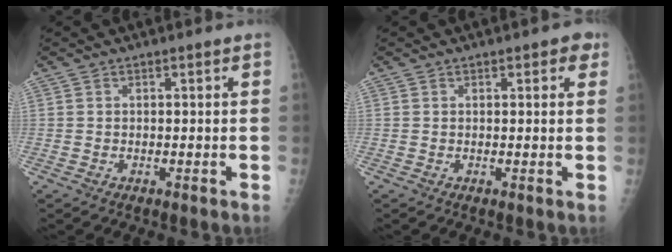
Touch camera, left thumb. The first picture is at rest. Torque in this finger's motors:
{"motor_torque": [-0.10, 0.17, -0.26, -0.23, 0.02]}